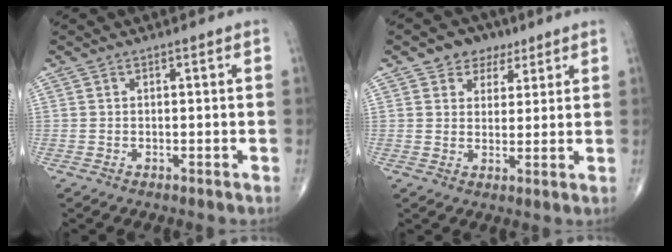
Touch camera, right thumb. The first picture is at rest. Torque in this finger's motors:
{"motor_torque": [0.02, 0.02, -0.13, 0.14, -0.01]}